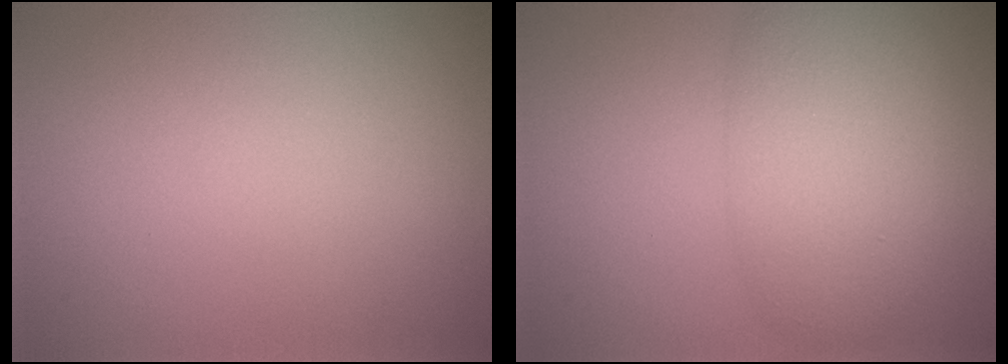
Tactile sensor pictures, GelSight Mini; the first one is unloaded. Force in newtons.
{"total": 5.9, "press": 5.9, "slide": 0.4}